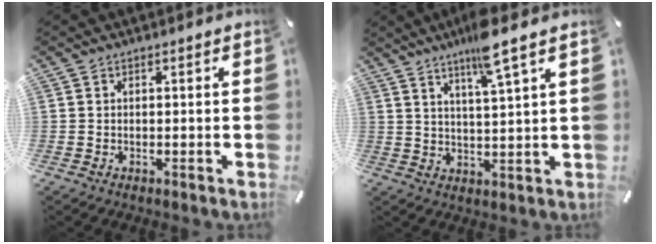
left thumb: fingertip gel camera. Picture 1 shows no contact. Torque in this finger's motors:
{"motor_torque": [1.41, 0.69, 0.18, -0.25, 0.31]}